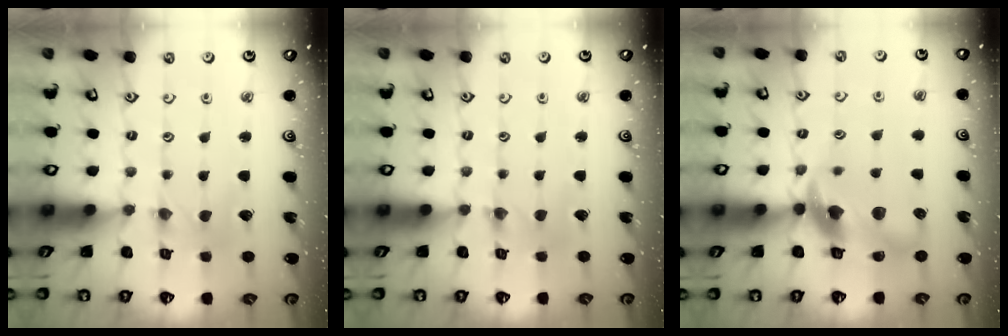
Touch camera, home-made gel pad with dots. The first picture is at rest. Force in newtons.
{"total": 1.0, "press": 1.0, "slide": 0.3}
{"total": 13.7, "press": 13.6, "slide": 2.0}